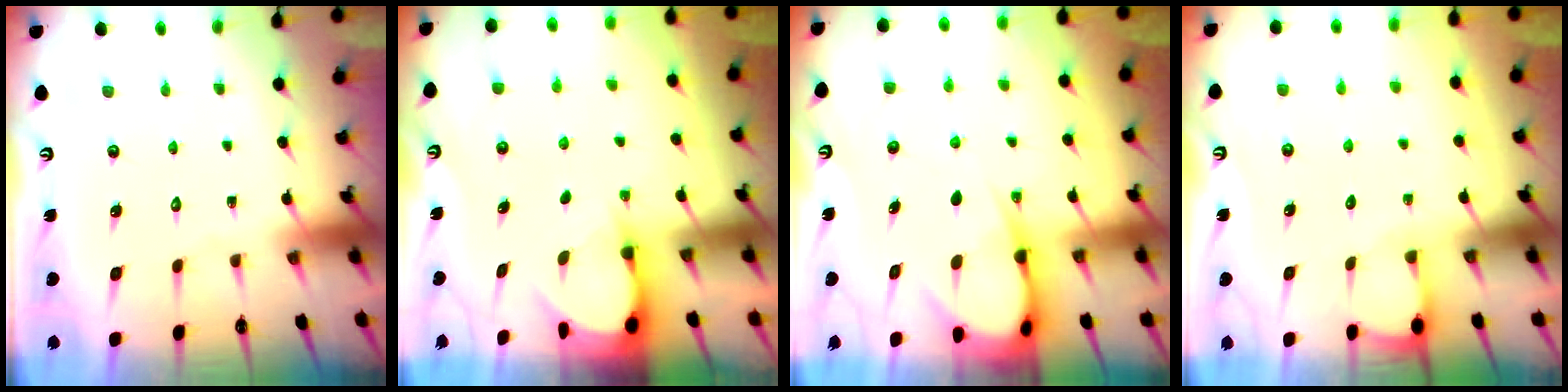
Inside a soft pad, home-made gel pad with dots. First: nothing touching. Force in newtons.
{"total": 3.1, "press": 3.1, "slide": 0.4}
{"total": 8.2, "press": 8.2, "slide": 0.9}
{"total": 2.5, "press": 2.4, "slide": 0.4}